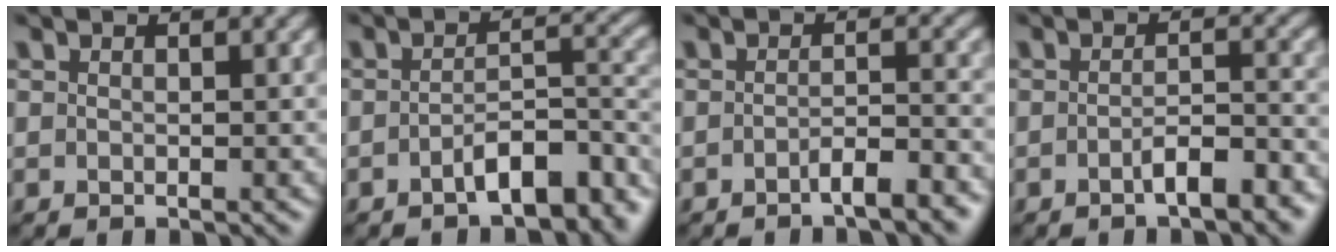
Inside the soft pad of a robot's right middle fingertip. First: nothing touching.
{"total": 5.6, "force": [-3.1, 2.3, 4.0], "torque": [-0.059, 0.007, -0.050]}
{"total": 2.9, "force": [-1.8, 0.7, 2.1], "torque": [-0.033, 0.007, -0.032]}
{"total": 3.5, "force": [-1.8, 1.0, 2.8], "torque": [-0.049, 0.005, -0.030]}